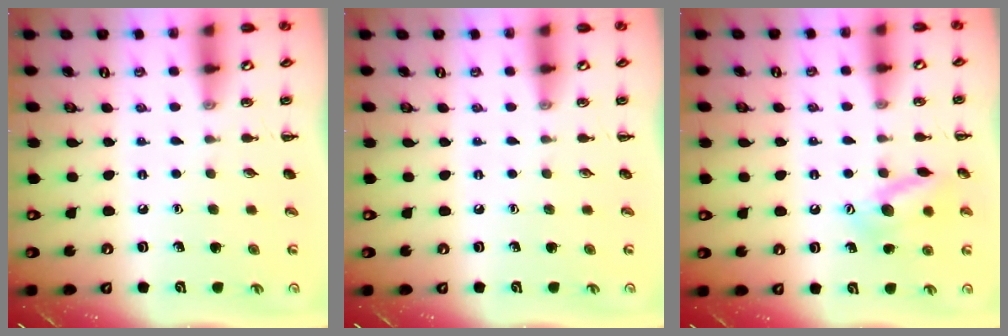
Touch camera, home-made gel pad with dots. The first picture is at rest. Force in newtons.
{"total": 0.0}
{"total": 12.9, "press": 12.9, "slide": 0.7}